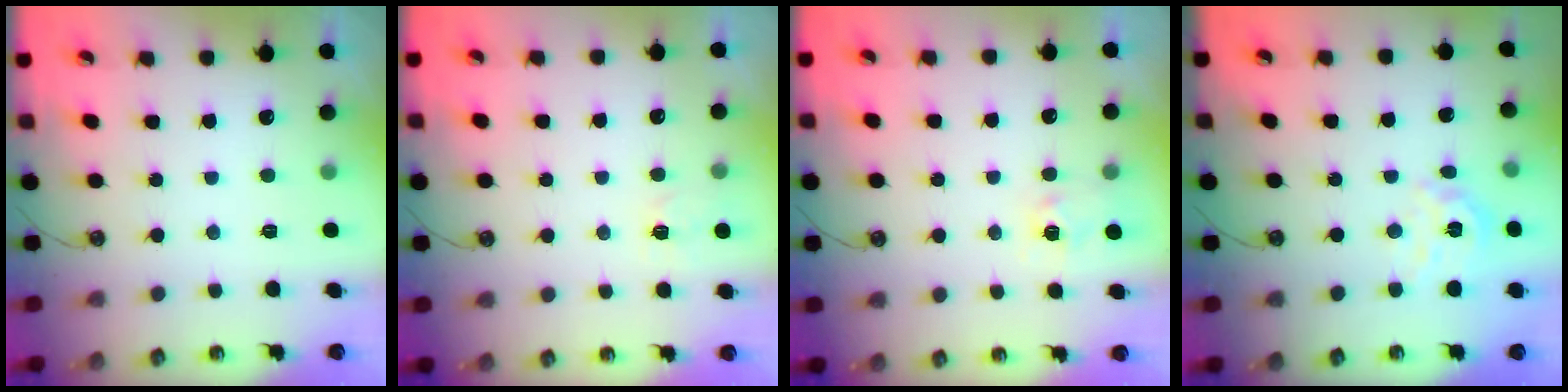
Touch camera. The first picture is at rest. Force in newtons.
{"total": 3.9, "press": 3.9, "slide": 0.6}
{"total": 4.8, "press": 4.8, "slide": 0.6}
{"total": 9.9, "press": 9.9, "slide": 0.8}